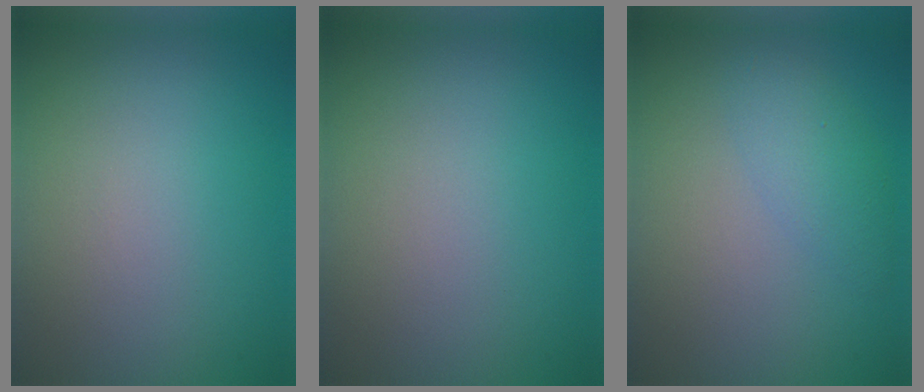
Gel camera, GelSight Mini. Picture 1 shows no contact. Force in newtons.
{"total": 0.0}
{"total": 2.2, "press": 2.2, "slide": 0.0}